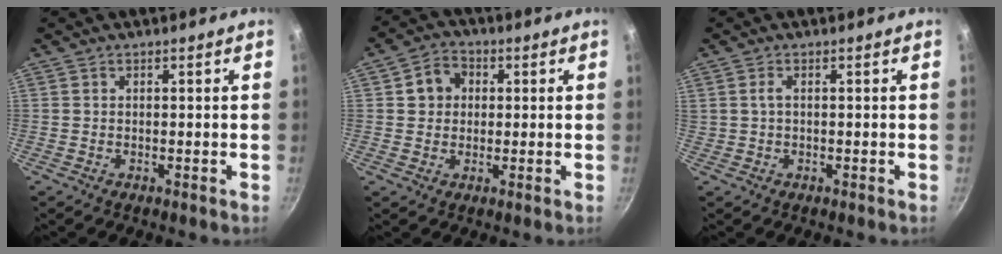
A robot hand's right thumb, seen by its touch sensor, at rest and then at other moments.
{"total": 5.8, "force": [1.1, 5.1, 2.6], "torque": [-0.013, 0.010, 0.009]}
{"total": 1.4, "force": [0.1, 0.7, 1.2], "torque": [-0.022, 0.006, 0.005]}